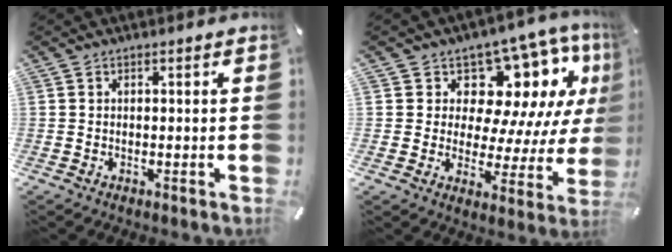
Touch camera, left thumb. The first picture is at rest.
{"total": 14.0, "force": [8.2, 8.8, 7.2], "torque": [-0.099, -0.082, 0.141]}